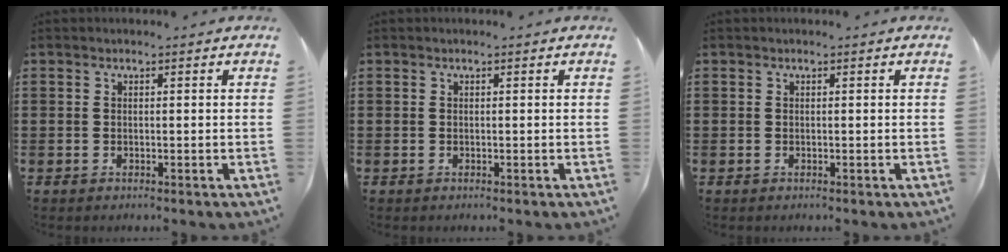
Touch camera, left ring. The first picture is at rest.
{"total": 0.0}
{"total": 0.0}